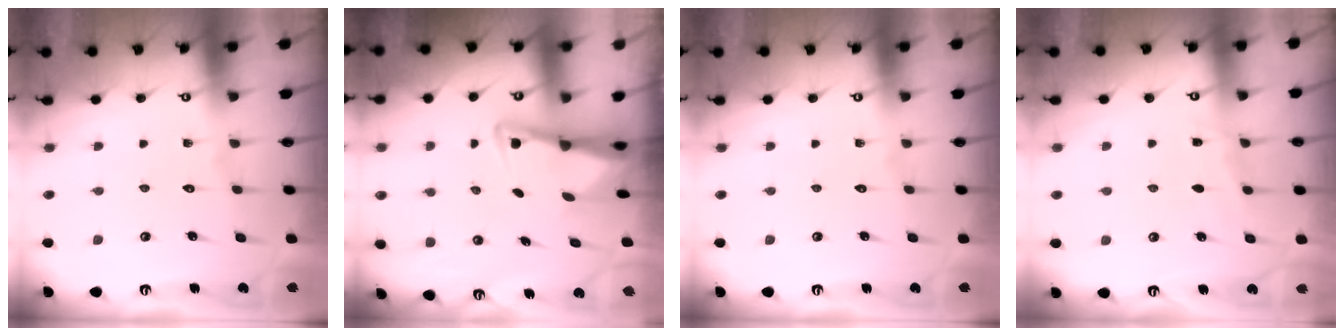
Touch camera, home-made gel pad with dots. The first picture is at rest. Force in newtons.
{"total": 4.9, "press": 4.8, "slide": 1.2}
{"total": 0.0}
{"total": 3.2, "press": 3.2, "slide": 0.5}